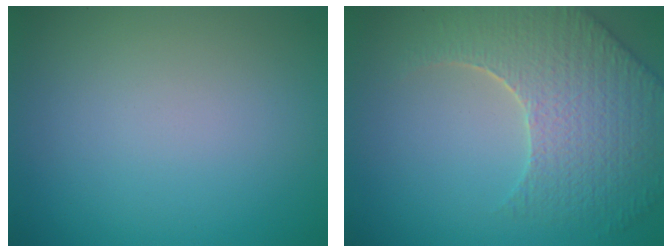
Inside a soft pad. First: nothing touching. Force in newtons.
{"total": 7.0, "press": 5.5, "slide": 4.3}